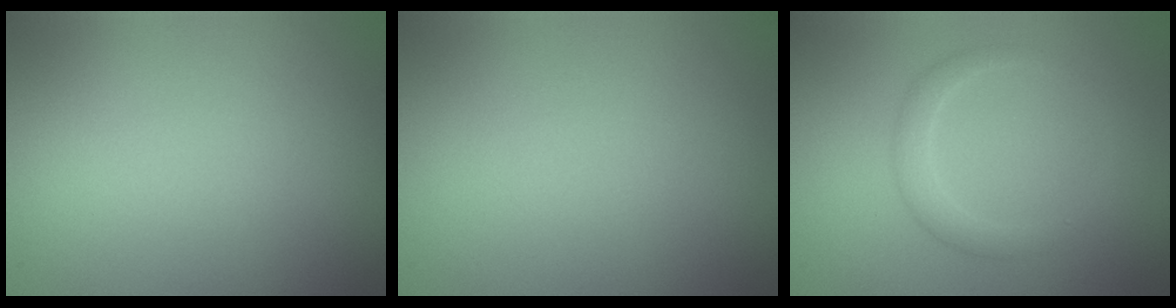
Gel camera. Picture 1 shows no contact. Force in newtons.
{"total": 0.0}
{"total": 1.8, "press": 1.8, "slide": 0.0}